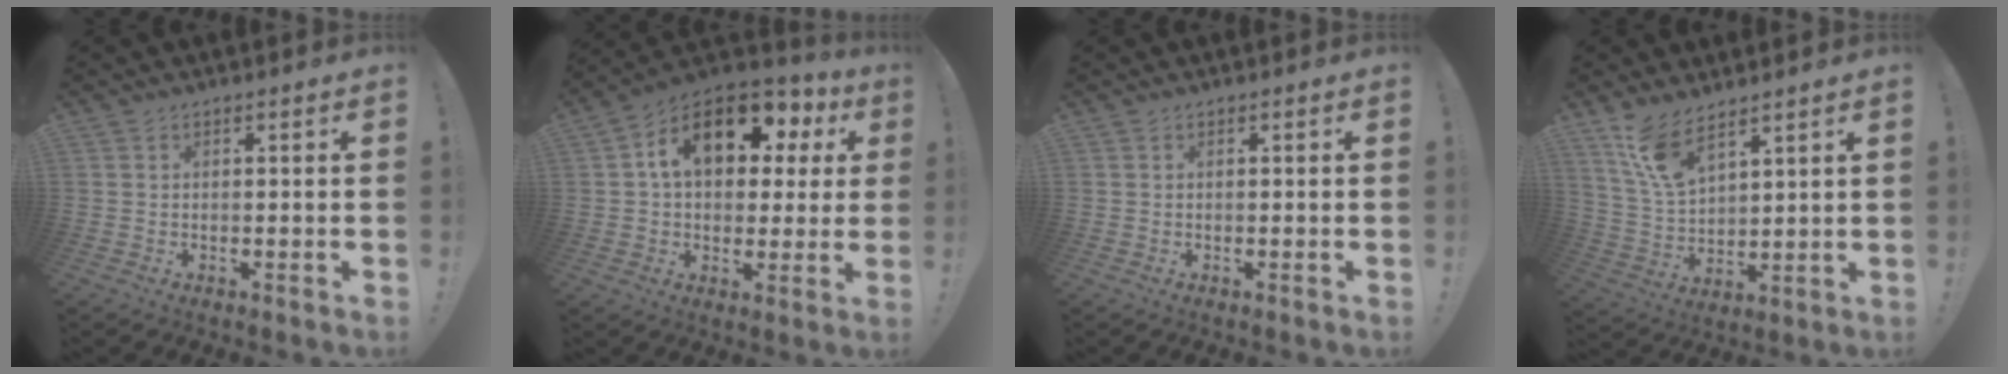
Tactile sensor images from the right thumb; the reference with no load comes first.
{"total": 17.0, "force": [6.3, 10.1, 12.2], "torque": [-0.195, -0.011, 0.108]}
{"total": 0.0}
{"total": 10.7, "force": [8.2, 3.9, 5.6], "torque": [-0.115, -0.042, 0.159]}